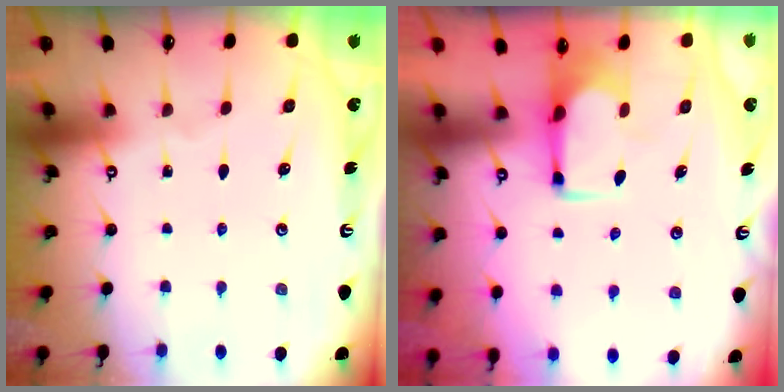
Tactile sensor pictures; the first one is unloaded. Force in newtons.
{"total": 1.7, "press": 1.6, "slide": 0.6}